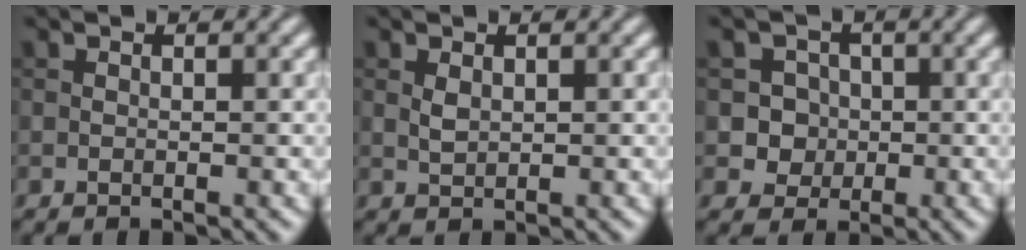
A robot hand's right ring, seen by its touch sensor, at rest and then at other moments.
{"total": 0.9, "force": [0.4, 0.5, 0.7], "torque": [-0.019, -0.001, 0.013]}
{"total": 3.1, "force": [-0.1, 3.0, 0.7], "torque": [0.013, 0.009, -0.006]}